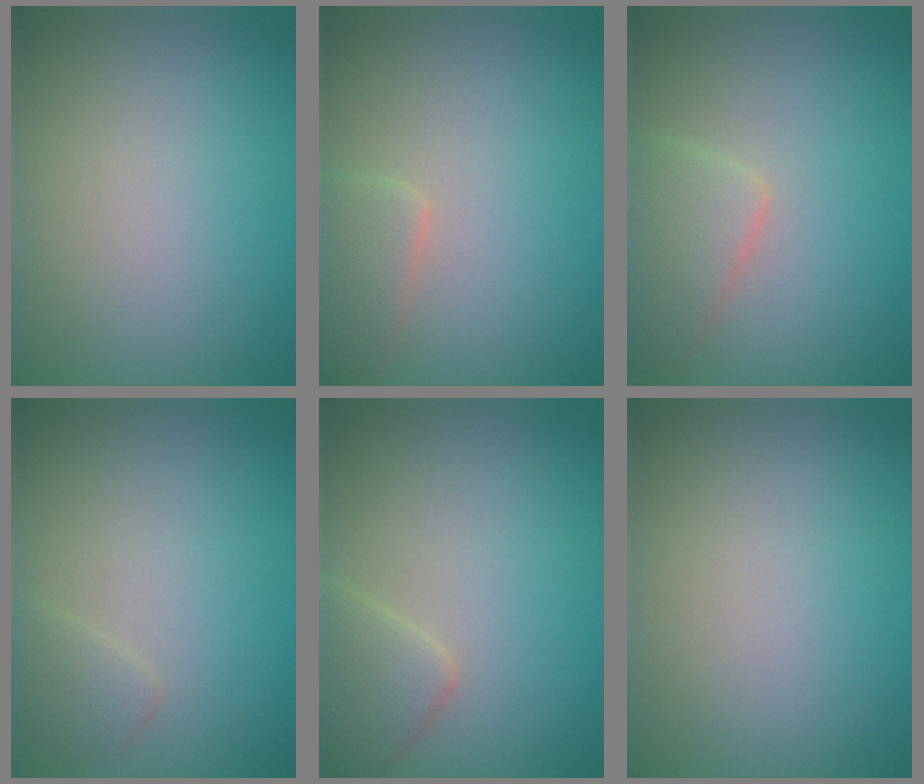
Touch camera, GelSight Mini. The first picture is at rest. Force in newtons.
{"total": 2.4, "press": 2.4, "slide": 0.1}
{"total": 2.5, "press": 2.5, "slide": 0.2}
{"total": 1.4, "press": 1.4, "slide": 0.1}
{"total": 2.9, "press": 2.9, "slide": 0.1}
{"total": 0.0}